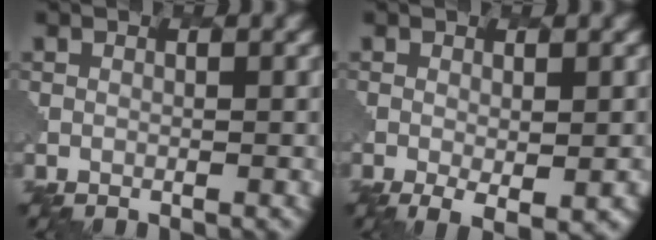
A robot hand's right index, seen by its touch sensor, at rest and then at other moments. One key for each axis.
{"total": 3.1, "fx": -0.7, "fy": 1.1, "fz": 2.8, "tx": -0.043, "ty": -0.013, "tz": -0.006}